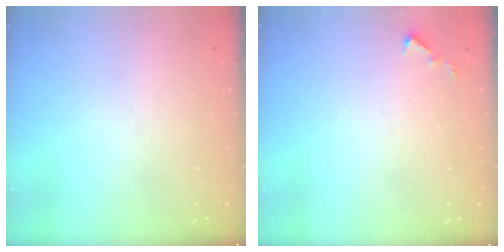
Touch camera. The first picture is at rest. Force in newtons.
{"total": 3.1, "press": 3.1, "slide": 0.2}